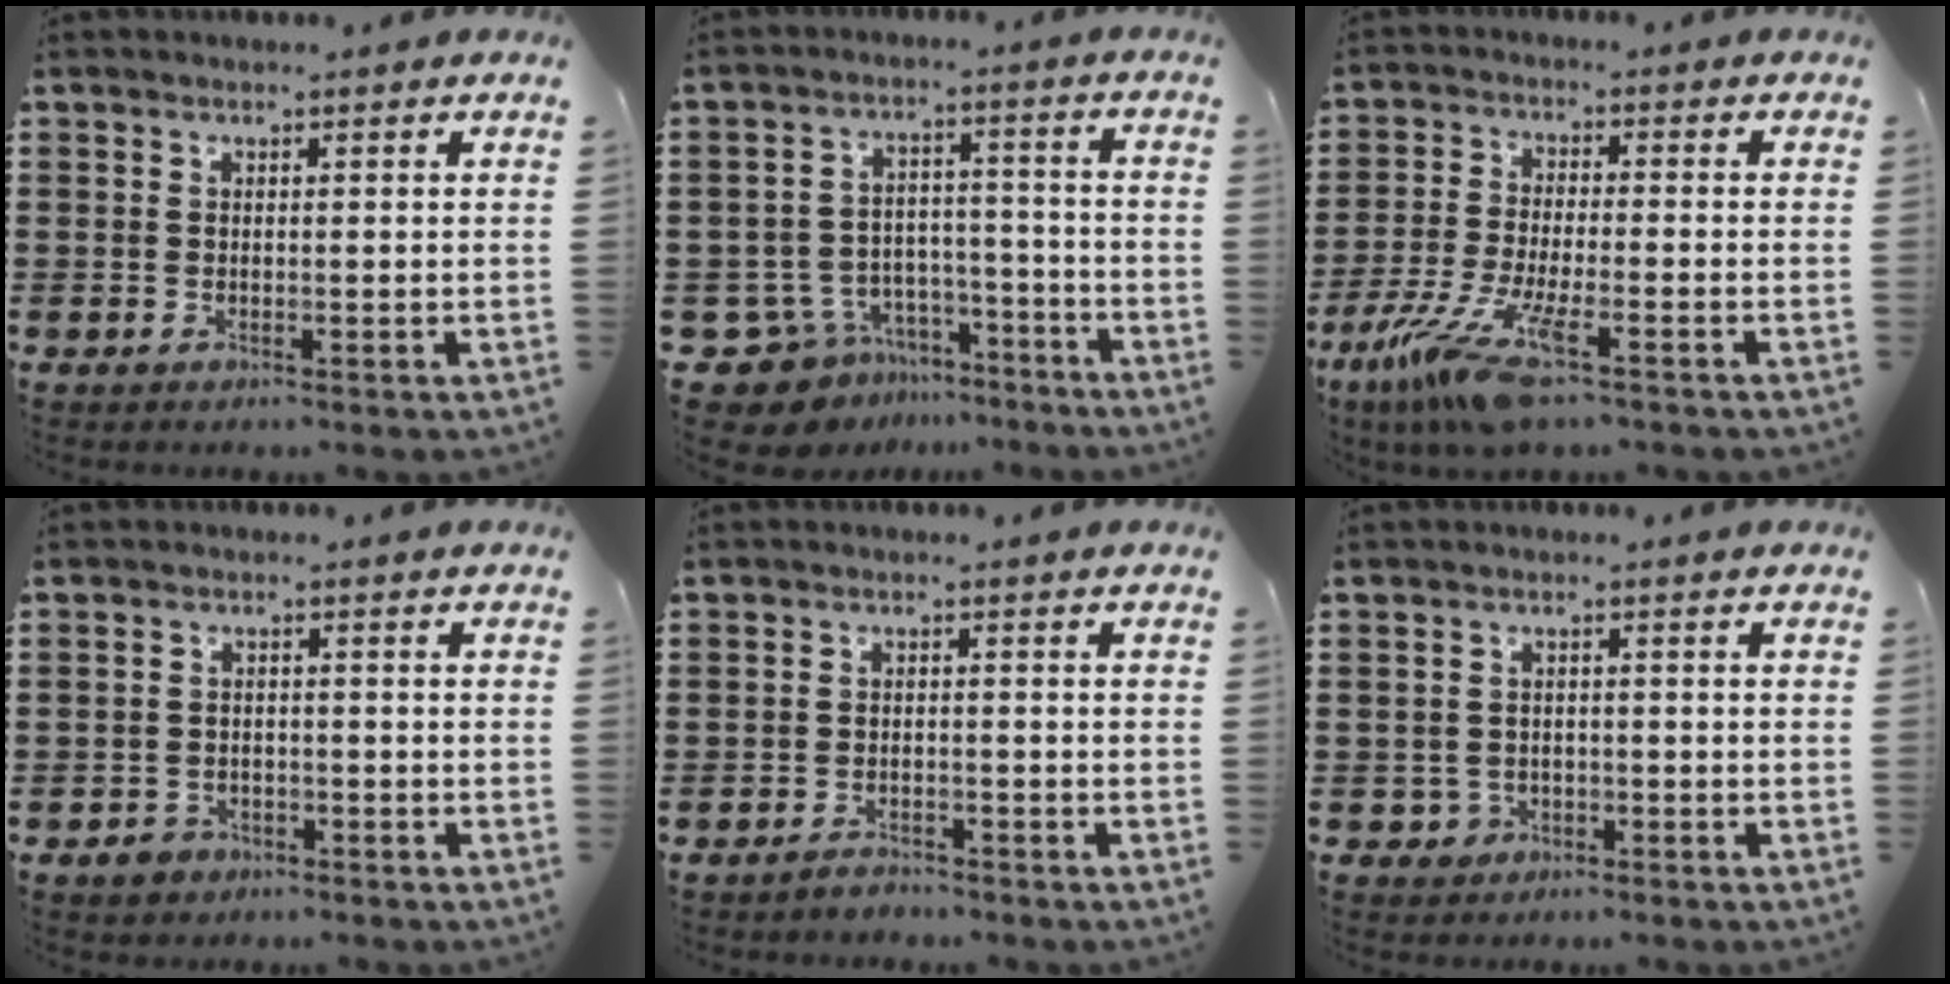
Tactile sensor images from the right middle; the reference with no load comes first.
{"total": 9.2, "force": [-8.3, 3.8, 1.4], "torque": [-0.047, 0.025, -0.160]}
{"total": 9.4, "force": [-6.2, 1.0, 7.0], "torque": [-0.161, -0.023, -0.124]}
{"total": 1.9, "force": [-1.5, 1.0, 0.1], "torque": [-0.009, 0.001, -0.033]}
{"total": 2.0, "force": [-2.0, 0.2, -0.1], "torque": [-0.005, 0.001, -0.043]}
{"total": 1.9, "force": [-1.3, 1.4, 0.3], "torque": [-0.014, -0.001, -0.029]}